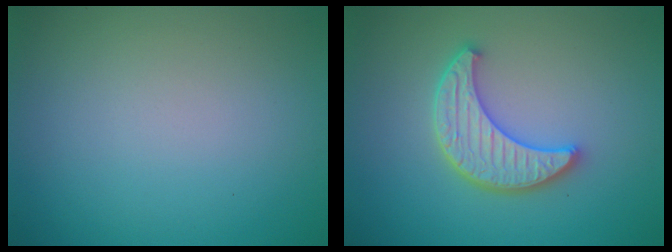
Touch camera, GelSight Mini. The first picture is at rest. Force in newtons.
{"total": 4.5, "press": 4.0, "slide": 2.1}